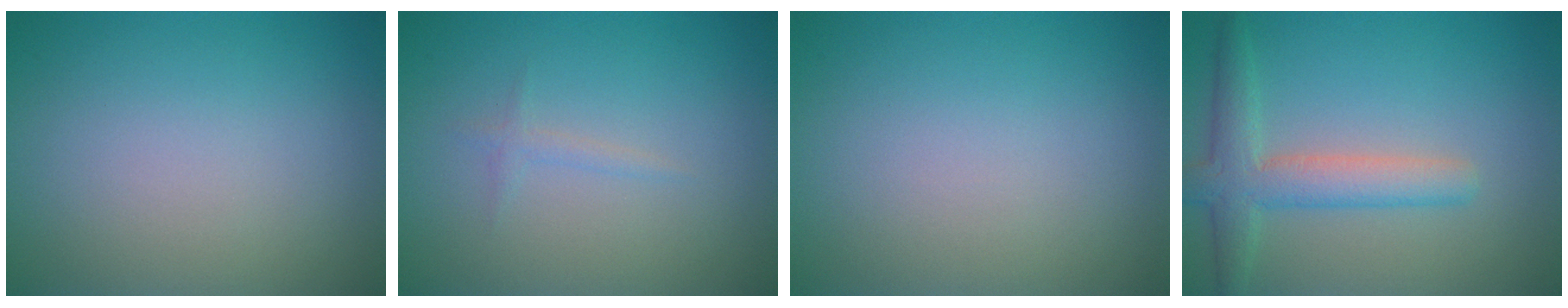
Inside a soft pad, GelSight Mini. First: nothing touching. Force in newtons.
{"total": 0.8, "press": 0.8, "slide": 0.0}
{"total": 0.0}
{"total": 4.1, "press": 4.1, "slide": 0.2}